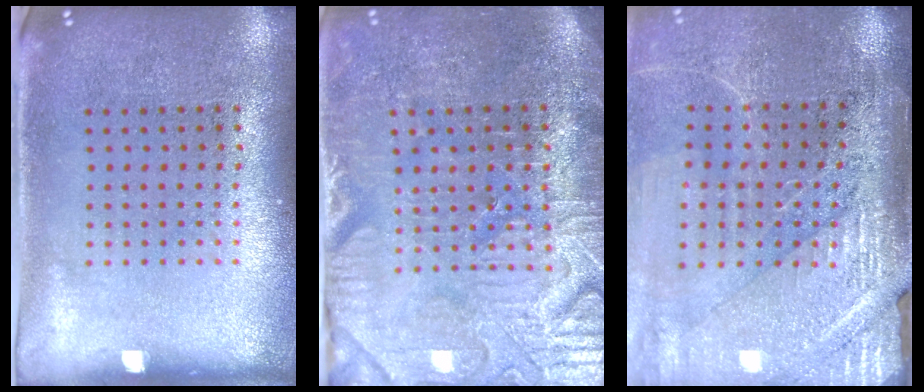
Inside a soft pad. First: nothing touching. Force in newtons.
{"total": 4.0, "press": 3.9, "slide": 1.0}
{"total": 3.5, "press": 3.3, "slide": 1.1}